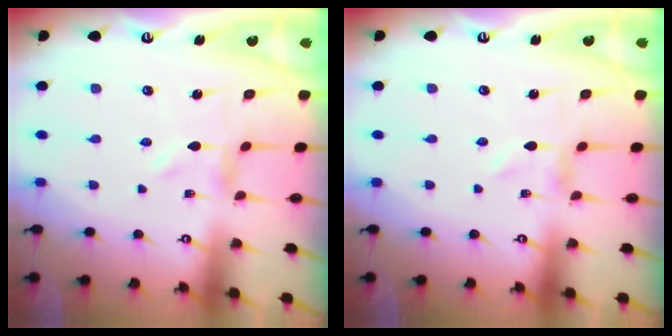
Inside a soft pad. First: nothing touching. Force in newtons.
{"total": 0.0}